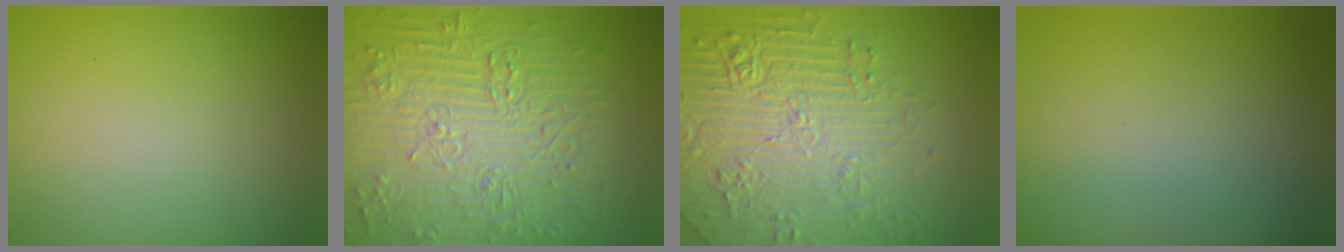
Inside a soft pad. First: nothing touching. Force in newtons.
{"total": 9.1, "press": 6.6, "slide": 6.3}
{"total": 7.9, "press": 6.1, "slide": 5.1}
{"total": 0.0}